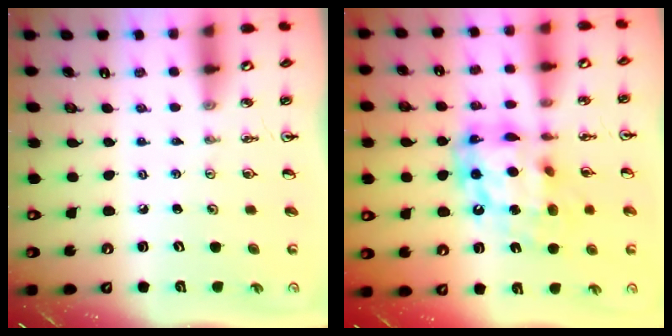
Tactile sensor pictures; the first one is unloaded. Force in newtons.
{"total": 16.1, "press": 16.0, "slide": 1.7}